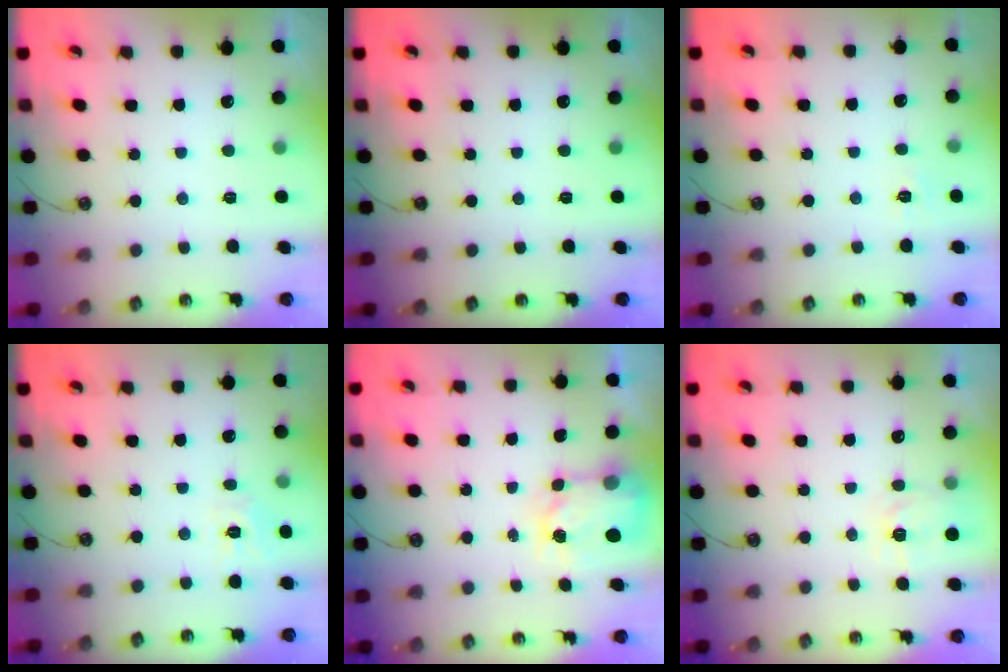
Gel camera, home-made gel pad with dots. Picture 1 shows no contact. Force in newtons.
{"total": 0.0}
{"total": 4.0, "press": 3.9, "slide": 0.6}
{"total": 4.8, "press": 4.8, "slide": 0.7}
{"total": 6.1, "press": 6.0, "slide": 0.7}
{"total": 5.1, "press": 5.0, "slide": 0.7}